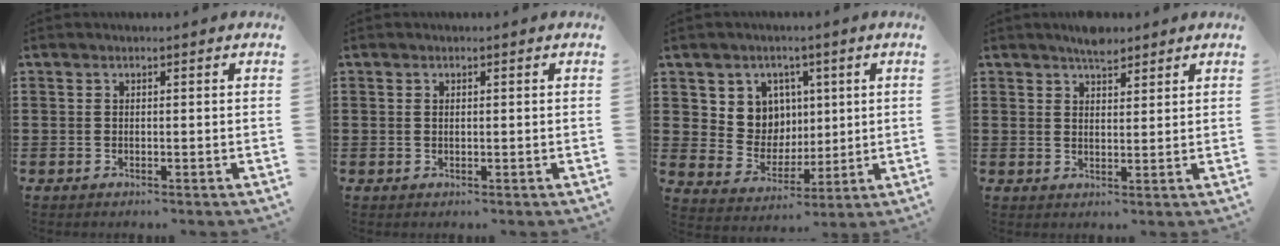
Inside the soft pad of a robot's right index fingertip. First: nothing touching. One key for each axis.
{"total": 0.5, "fx": 0.1, "fy": 0.3, "fz": 0.4, "tx": -0.009, "ty": 0.000, "tz": 0.003}
{"total": 7.6, "fx": 2.7, "fy": 6.9, "fz": 1.8, "tx": -0.066, "ty": -0.001, "tz": 0.054}
{"total": 3.0, "fx": 2.6, "fy": 0.9, "fz": 1.0, "tx": -0.025, "ty": 0.003, "tz": 0.049}